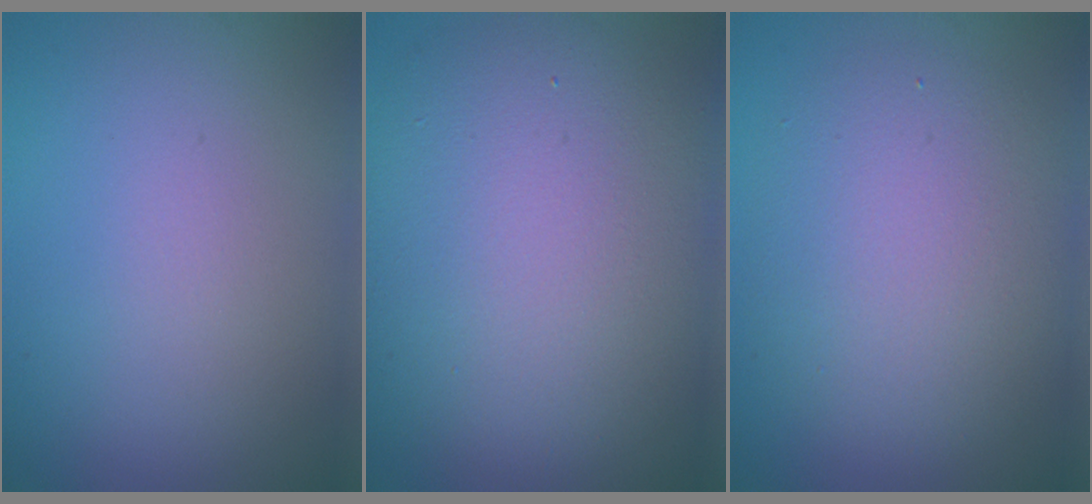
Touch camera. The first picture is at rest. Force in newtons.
{"total": 12.5, "press": 12.5, "slide": 0.7}
{"total": 5.9, "press": 5.9, "slide": 0.3}